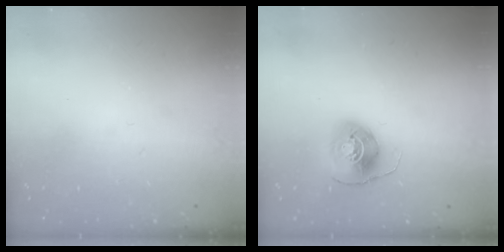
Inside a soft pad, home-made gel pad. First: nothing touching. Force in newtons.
{"total": 8.3, "press": 8.3, "slide": 0.4}